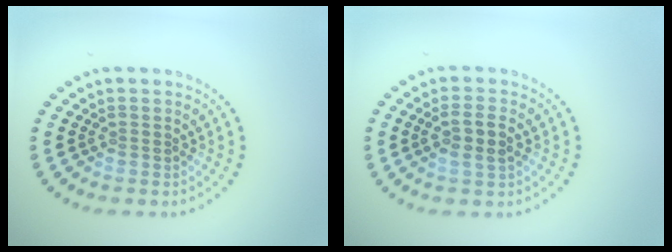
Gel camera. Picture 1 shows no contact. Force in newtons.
{"total": 2.4, "press": 2.3, "slide": 0.8}